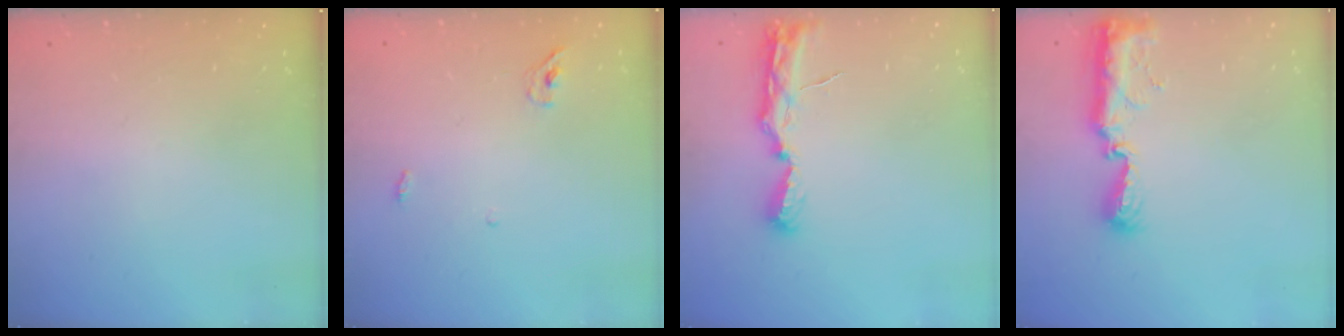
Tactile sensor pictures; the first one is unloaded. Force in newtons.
{"total": 3.9, "press": 3.7, "slide": 1.2}
{"total": 8.0, "press": 8.0, "slide": 0.7}
{"total": 9.1, "press": 9.1, "slide": 0.8}